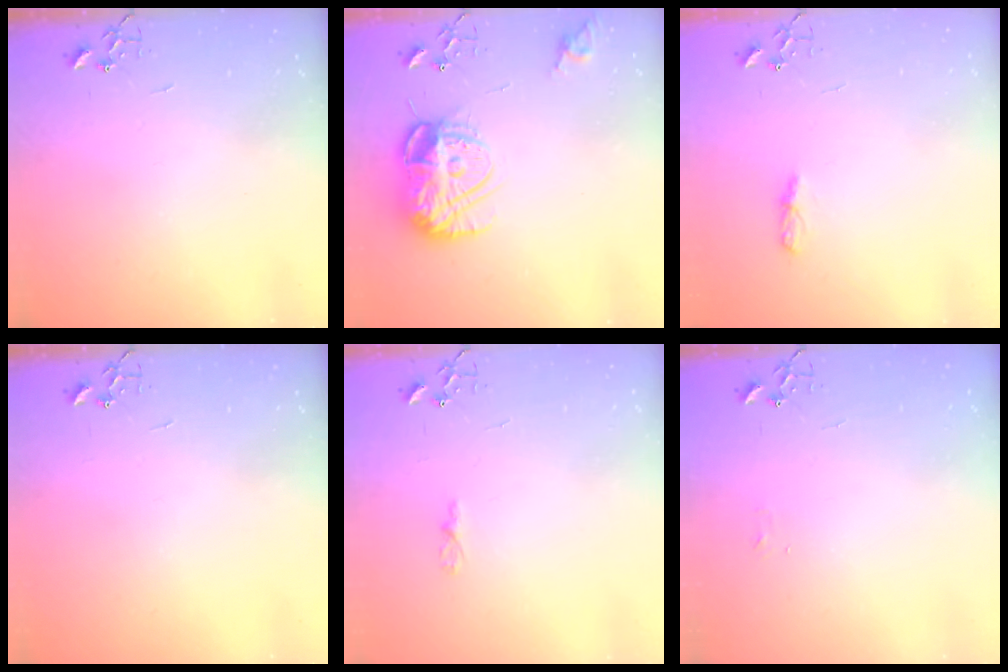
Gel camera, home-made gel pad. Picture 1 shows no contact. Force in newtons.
{"total": 15.2, "press": 15.2, "slide": 1.5}
{"total": 4.8, "press": 4.8, "slide": 0.5}
{"total": 0.0}
{"total": 2.9, "press": 2.9, "slide": 0.4}
{"total": 4.0, "press": 4.0, "slide": 0.5}